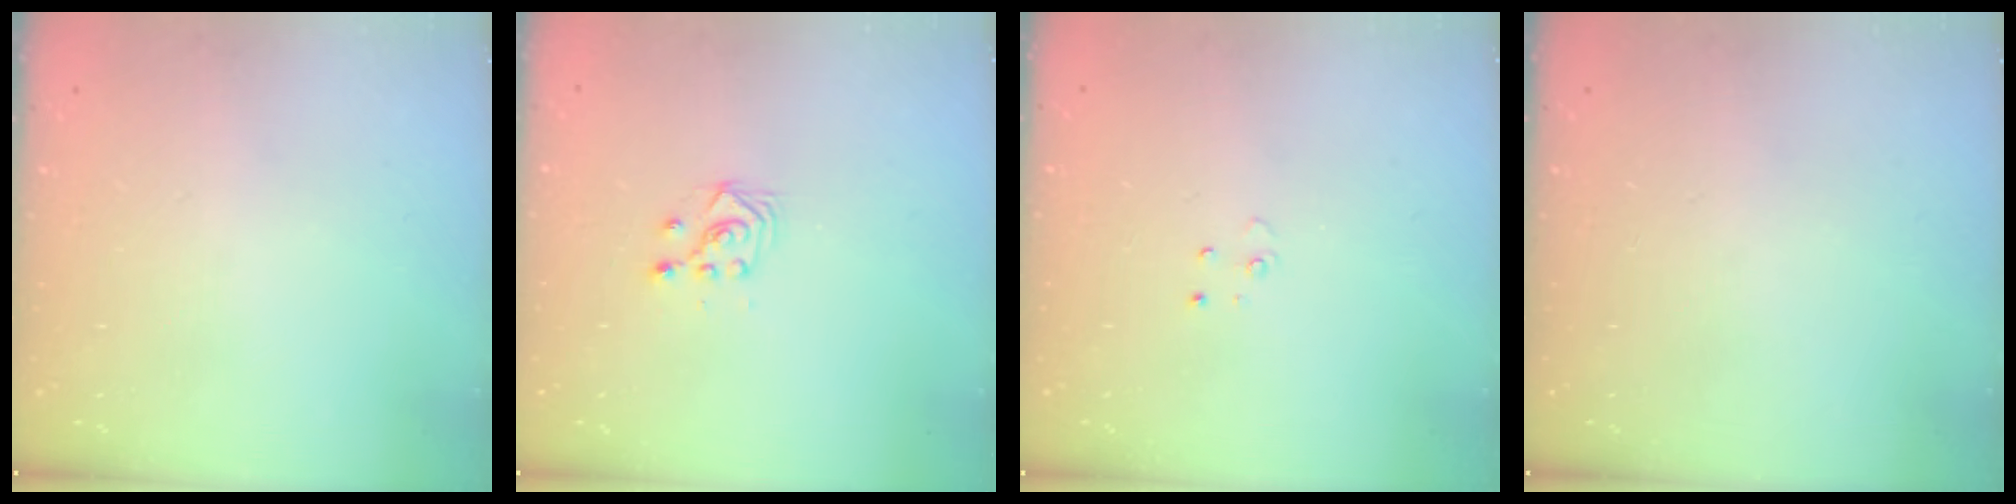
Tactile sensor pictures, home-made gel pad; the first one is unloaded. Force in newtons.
{"total": 3.3, "press": 3.2, "slide": 0.8}
{"total": 3.0, "press": 2.9, "slide": 0.3}
{"total": 0.0}